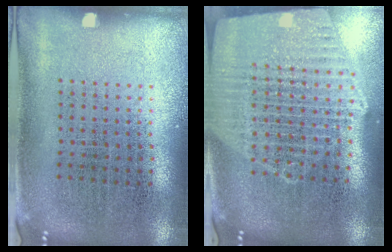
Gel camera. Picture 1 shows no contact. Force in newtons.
{"total": 2.4, "press": 2.1, "slide": 1.2}